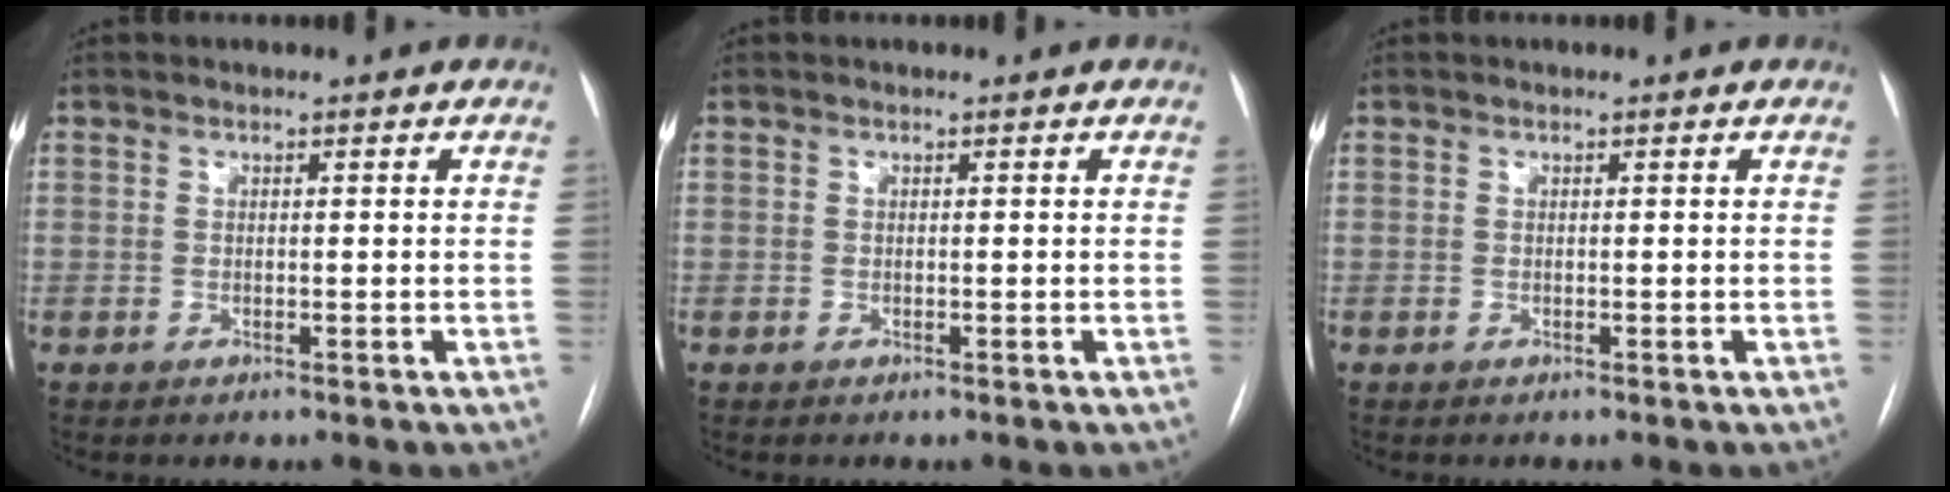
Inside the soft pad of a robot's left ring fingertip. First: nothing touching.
{"total": 0.0}
{"total": 0.0}